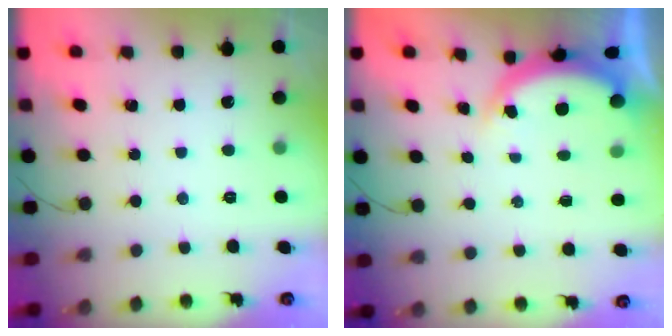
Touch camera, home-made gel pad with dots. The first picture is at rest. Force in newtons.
{"total": 4.9, "press": 4.9, "slide": 0.6}